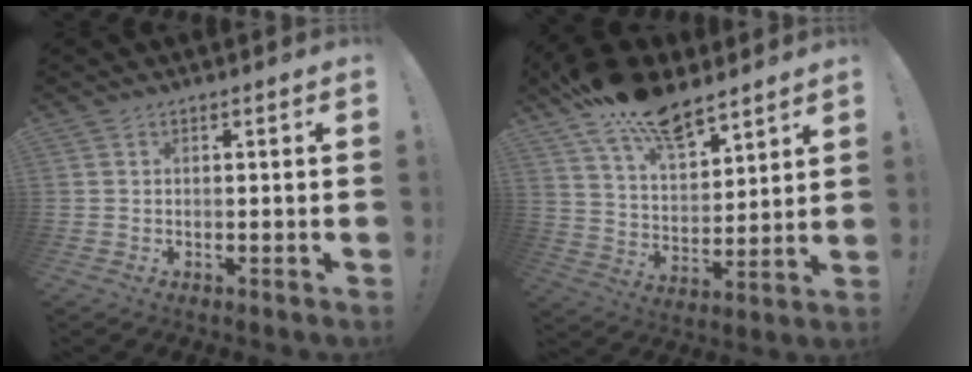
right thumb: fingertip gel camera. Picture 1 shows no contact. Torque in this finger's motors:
{"motor_torque": [0.85, 4.01, 1.76, 1.01, 0.14]}